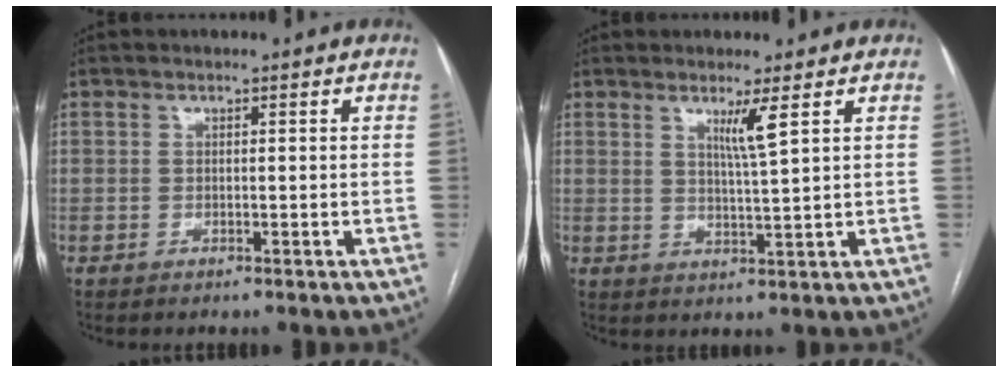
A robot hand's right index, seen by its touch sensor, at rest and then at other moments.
{"total": 3.6, "force": [1.9, -0.9, 2.9], "torque": [-0.055, -0.014, 0.038]}